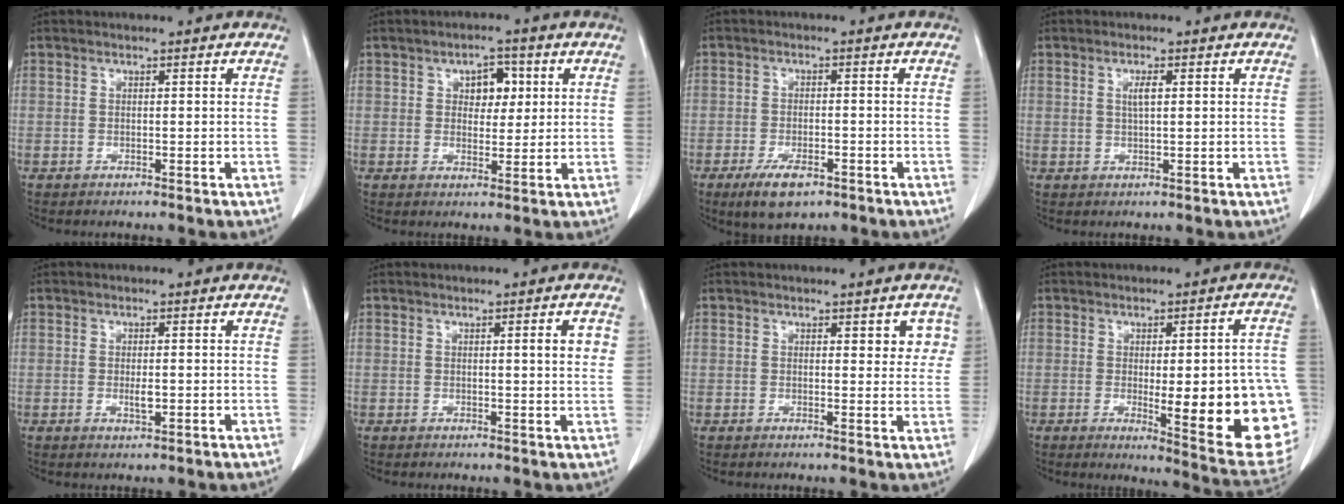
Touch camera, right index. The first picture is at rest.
{"total": 4.4, "force": [1.4, 2.7, 3.2], "torque": [-0.042, 0.010, 0.024]}
{"total": 5.6, "force": [-3.4, 2.2, 3.8], "torque": [-0.073, -0.006, -0.050]}
{"total": 1.9, "force": [0.5, 0.2, 1.8], "torque": [-0.035, 0.001, 0.011]}
{"total": 1.8, "force": [-0.3, 0.5, 1.7], "torque": [-0.030, -0.002, -0.003]}
{"total": 2.8, "force": [0.8, 0.2, 2.7], "torque": [-0.034, 0.001, 0.011]}
{"total": 3.6, "force": [1.5, 1.7, 2.7], "torque": [-0.018, 0.001, 0.014]}
{"total": 17.8, "force": [-3.3, 3.3, 17.2], "torque": [-0.129, 0.002, -0.021]}